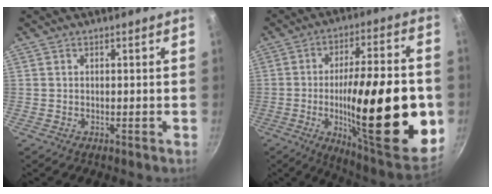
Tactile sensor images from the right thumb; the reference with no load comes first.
{"total": 31.4, "force": [-5.0, 9.3, 29.5], "torque": [-0.413, 0.002, -0.070]}